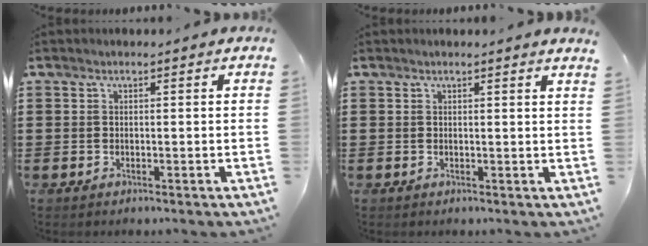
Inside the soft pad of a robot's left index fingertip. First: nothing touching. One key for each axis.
{"total": 0.8, "fx": 0.6, "fy": -0.2, "fz": 0.5, "tx": -0.009, "ty": -0.004, "tz": 0.012}